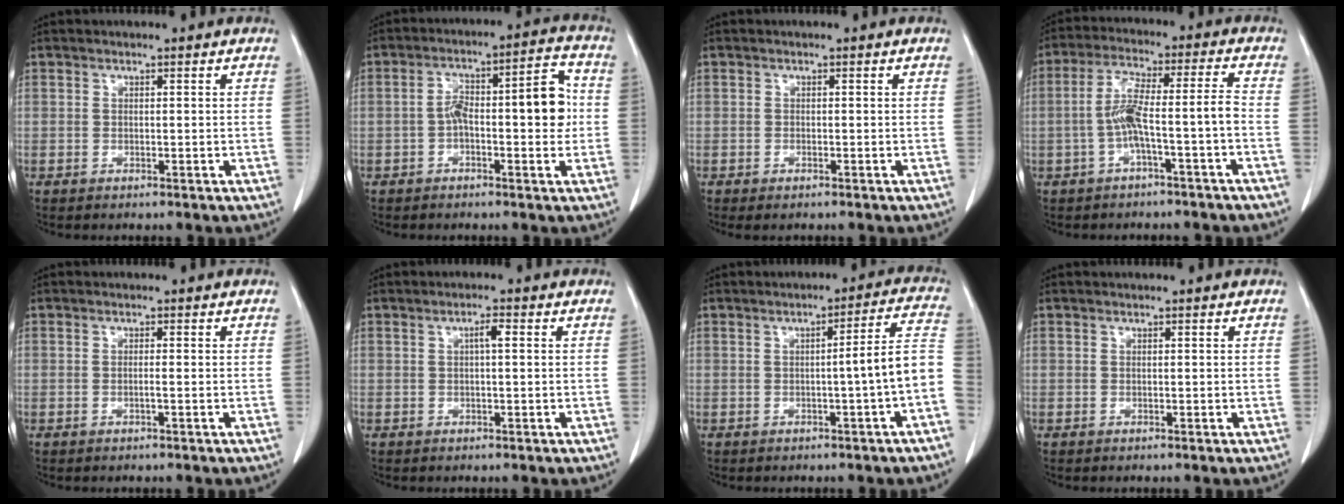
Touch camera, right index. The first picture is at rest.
{"total": 10.6, "force": [-0.7, 3.1, 10.1], "torque": [-0.151, 0.038, -0.012]}
{"total": 1.0, "force": [-0.7, 0.2, 0.6], "torque": [-0.011, -0.003, -0.007]}
{"total": 7.8, "force": [-2.4, 0.0, 7.4], "torque": [-0.145, 0.028, -0.041]}
{"total": 0.8, "force": [-0.3, -0.1, 0.8], "torque": [-0.014, 0.000, -0.005]}
{"total": 1.8, "force": [0.3, 0.2, 1.8], "torque": [-0.030, 0.005, 0.005]}
{"total": 7.4, "force": [-1.9, -1.0, 7.1], "torque": [-0.084, 0.017, -0.027]}
{"total": 0.0}